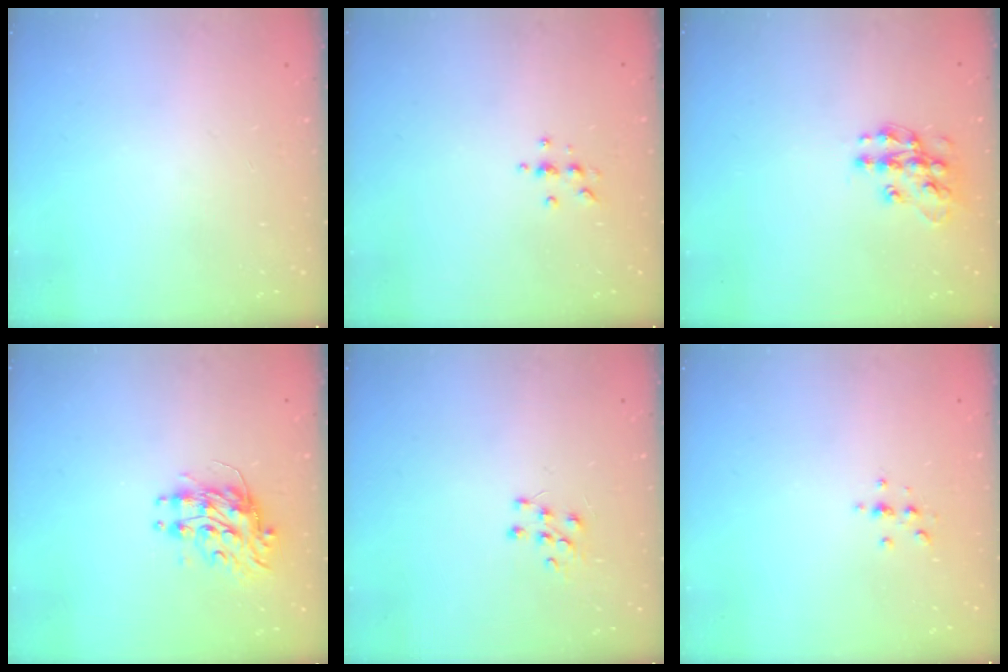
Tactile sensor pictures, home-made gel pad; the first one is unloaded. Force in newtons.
{"total": 4.6, "press": 4.6, "slide": 0.6}
{"total": 12.6, "press": 12.6, "slide": 0.8}
{"total": 9.0, "press": 9.0, "slide": 0.7}
{"total": 6.3, "press": 6.3, "slide": 0.5}
{"total": 2.3, "press": 2.3, "slide": 0.2}